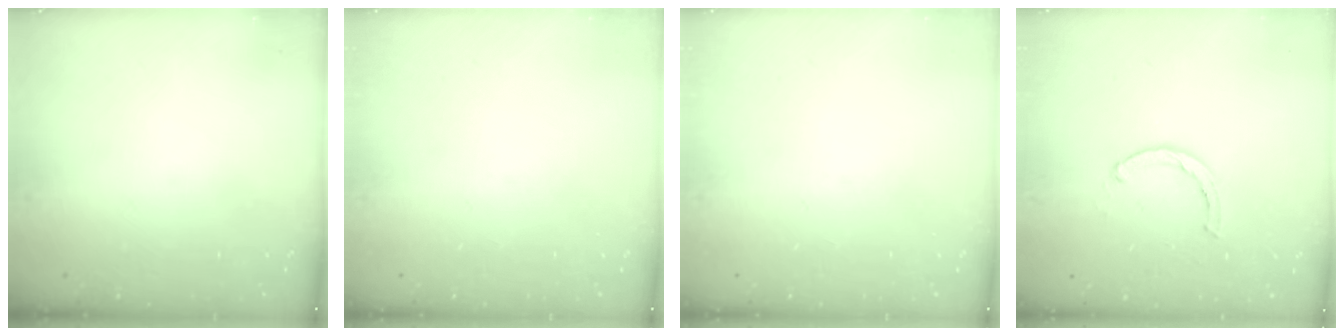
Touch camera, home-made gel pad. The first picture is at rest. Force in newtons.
{"total": 0.0}
{"total": 0.0}
{"total": 2.4, "press": 2.4, "slide": 0.4}